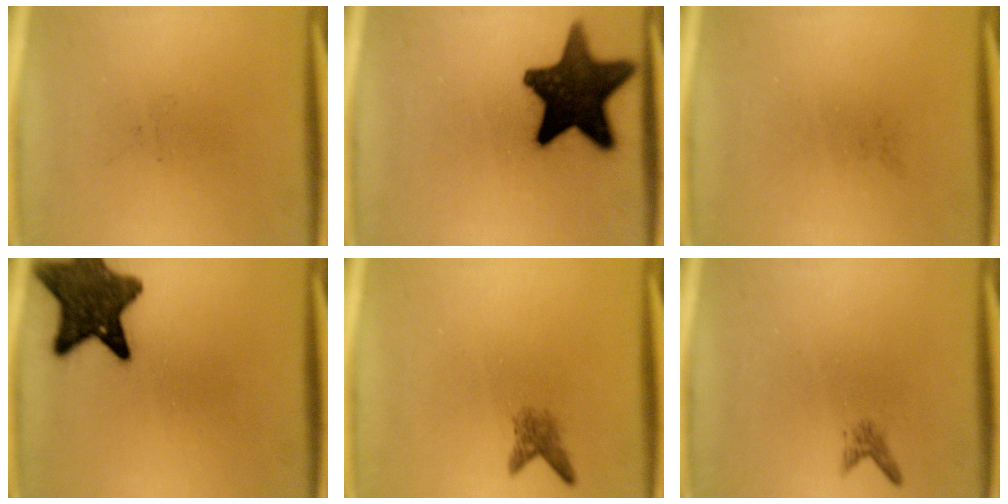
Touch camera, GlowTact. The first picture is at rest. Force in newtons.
{"total": 16.7}
{"total": 0.0}
{"total": 12.4}
{"total": 2.1}
{"total": 1.1}